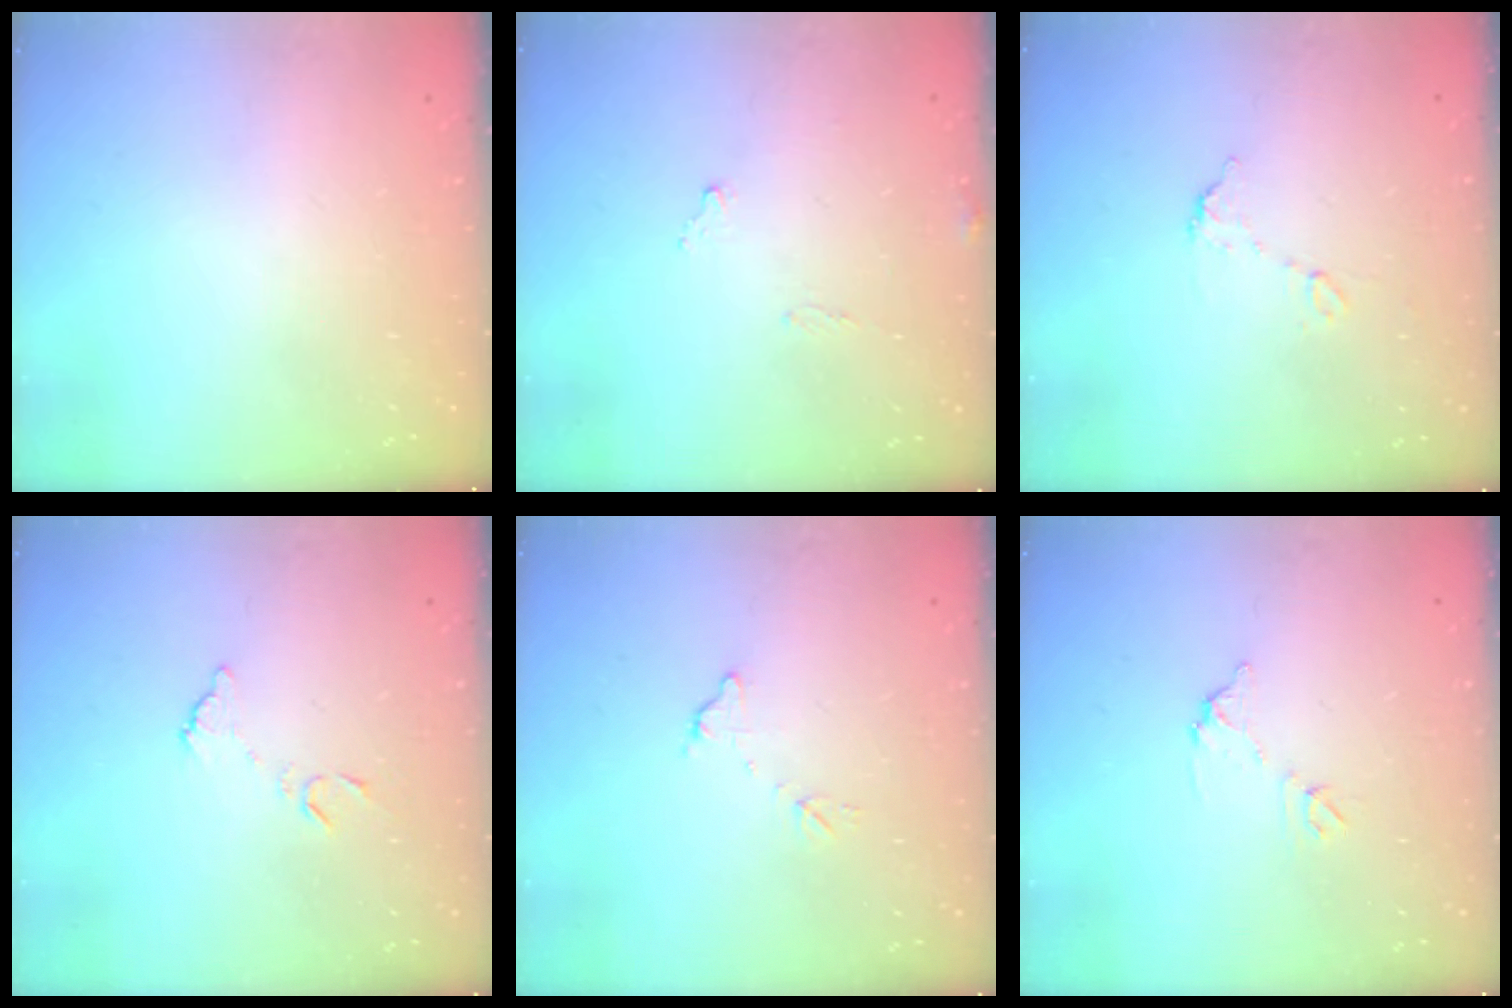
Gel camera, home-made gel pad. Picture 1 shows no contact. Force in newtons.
{"total": 8.6, "press": 8.6, "slide": 0.5}
{"total": 6.6, "press": 6.5, "slide": 0.5}
{"total": 6.5, "press": 6.4, "slide": 0.7}
{"total": 7.0, "press": 7.0, "slide": 0.4}
{"total": 6.5, "press": 6.5, "slide": 0.4}